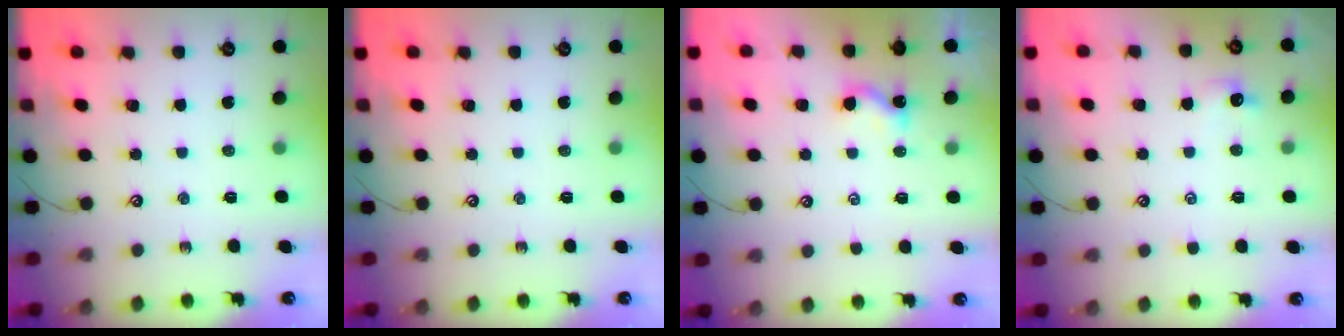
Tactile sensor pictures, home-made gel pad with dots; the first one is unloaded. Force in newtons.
{"total": 0.0}
{"total": 0.5, "press": 0.3, "slide": 0.4}
{"total": 0.7, "press": 0.4, "slide": 0.6}